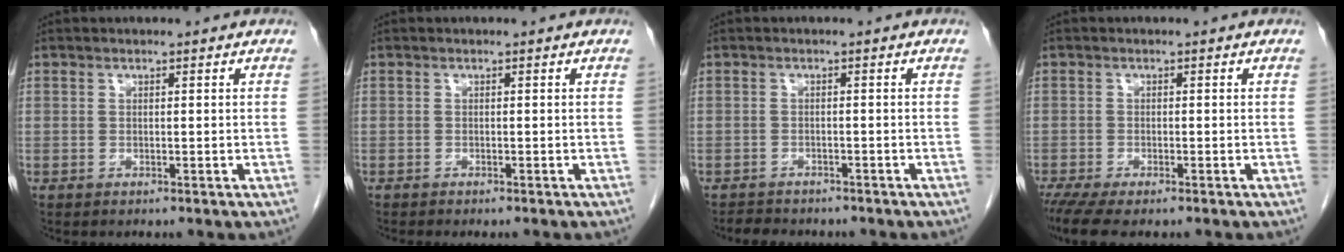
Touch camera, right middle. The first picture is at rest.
{"total": 1.9, "force": [-1.6, 0.3, 0.8], "torque": [-0.014, -0.004, -0.020]}
{"total": 4.3, "force": [-3.8, 1.6, 1.2], "torque": [-0.025, -0.005, -0.052]}
{"total": 6.0, "force": [-4.6, 1.3, 3.5], "torque": [-0.053, -0.014, -0.074]}